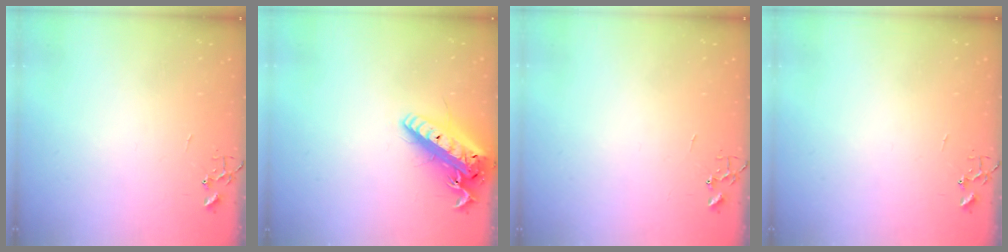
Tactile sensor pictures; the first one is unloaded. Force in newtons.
{"total": 19.2, "press": 18.7, "slide": 4.1}
{"total": 0.0}
{"total": 0.0}